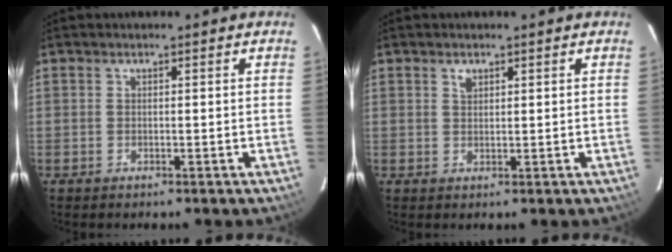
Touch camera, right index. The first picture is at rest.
{"total": 1.4, "force": [0.8, 0.9, 0.7], "torque": [-0.011, 0.004, 0.015]}